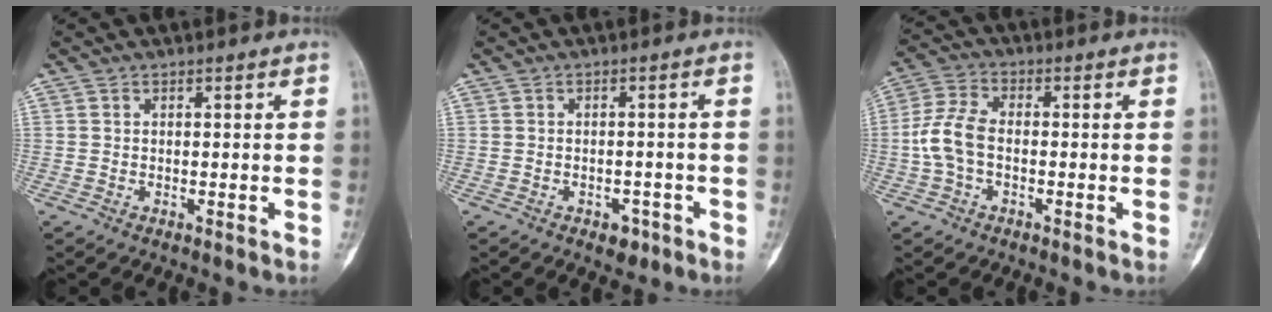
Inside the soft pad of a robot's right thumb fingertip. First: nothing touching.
{"total": 3.1, "force": [-1.8, 2.0, 1.6], "torque": [-0.008, 0.012, -0.017]}
{"total": 7.4, "force": [-1.1, 4.3, 5.9], "torque": [-0.139, 0.022, -0.026]}